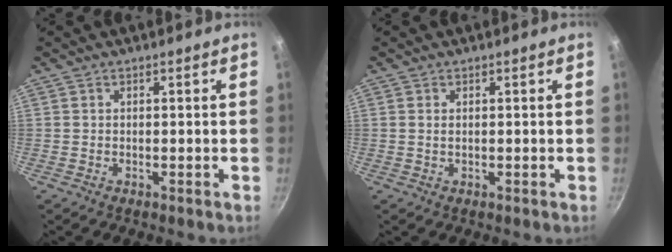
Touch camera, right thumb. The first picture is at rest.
{"total": 0.8, "force": [0.2, 0.4, 0.7], "torque": [-0.013, 0.000, 0.004]}